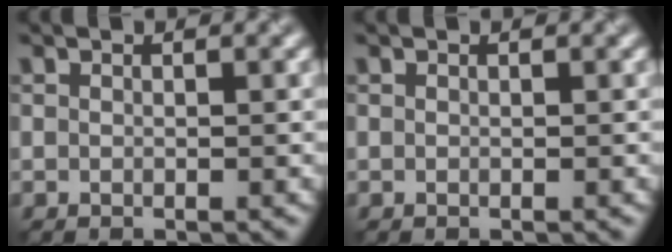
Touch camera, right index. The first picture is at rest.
{"total": 0.0}